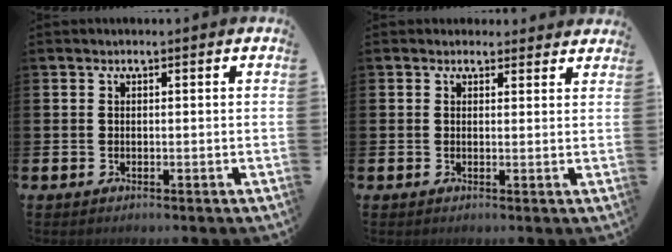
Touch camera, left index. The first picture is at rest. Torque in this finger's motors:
{"motor_torque": [1.01, -1.13, 0.33, 0.00]}